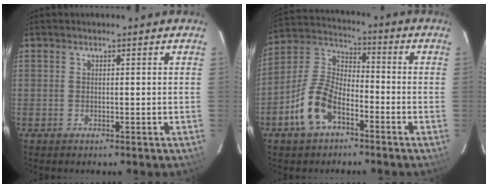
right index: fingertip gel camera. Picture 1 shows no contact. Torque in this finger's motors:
{"motor_torque": [1.09, -0.98, 0.64, 0.14]}